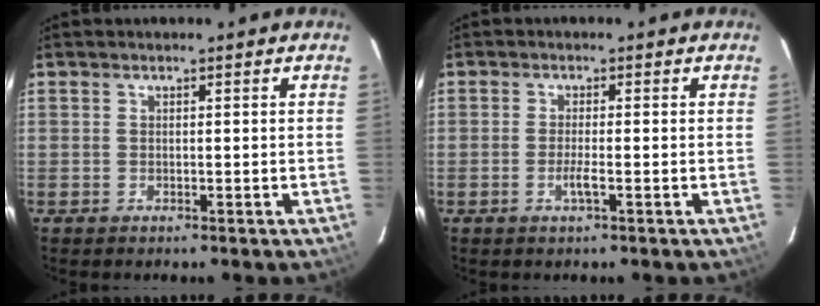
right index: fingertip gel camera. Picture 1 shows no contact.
{"total": 2.4, "force": [-0.9, -0.1, 2.2], "torque": [-0.042, -0.003, -0.019]}